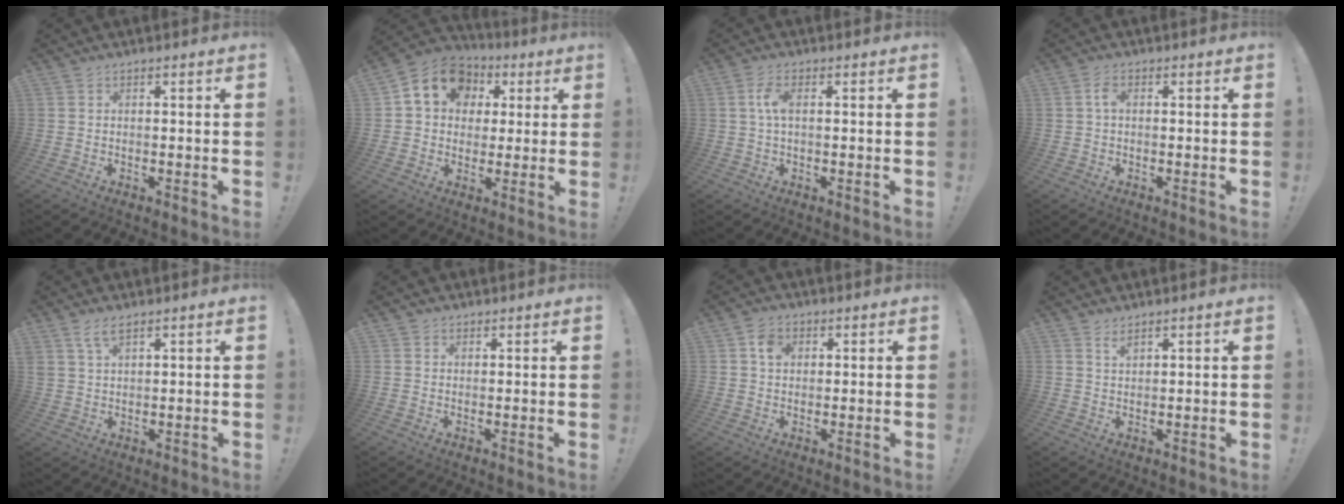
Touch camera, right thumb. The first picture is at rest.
{"total": 12.2, "force": [4.2, 10.1, 5.4], "torque": [-0.067, -0.016, 0.079]}
{"total": 4.5, "force": [0.4, 1.9, 4.1], "torque": [-0.086, 0.008, 0.006]}
{"total": 2.5, "force": [0.3, 1.4, 2.0], "torque": [-0.035, 0.007, 0.002]}
{"total": 4.3, "force": [2.8, 1.6, 2.9], "torque": [-0.057, -0.009, 0.053]}
{"total": 1.3, "force": [1.0, 0.8, 0.2], "torque": [0.001, -0.004, 0.019]}
{"total": 4.3, "force": [1.4, 3.5, 2.2], "torque": [-0.028, 0.000, 0.024]}
{"total": 1.9, "force": [1.5, 0.3, 1.1], "torque": [-0.011, -0.010, 0.026]}